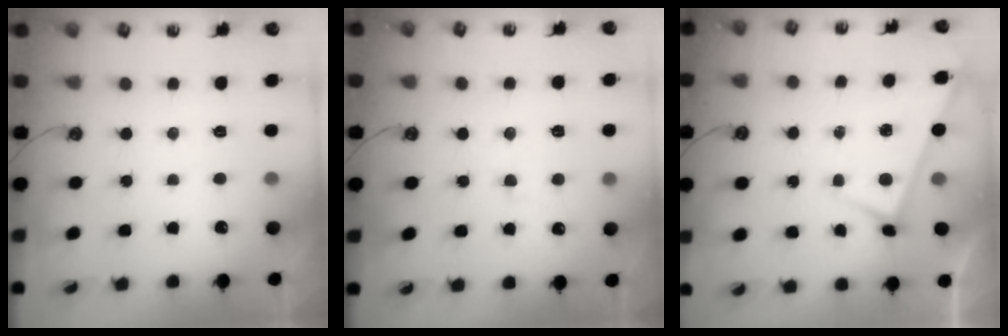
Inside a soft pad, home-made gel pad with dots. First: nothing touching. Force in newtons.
{"total": 2.7, "press": 2.5, "slide": 0.9}
{"total": 3.1, "press": 3.1, "slide": 0.2}